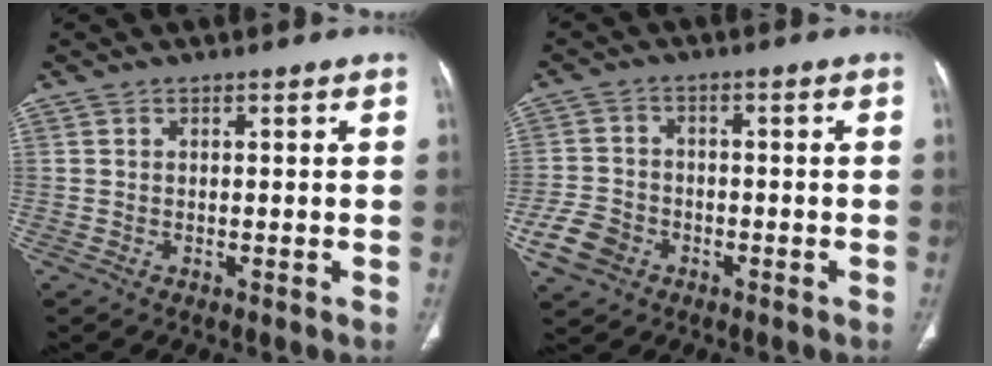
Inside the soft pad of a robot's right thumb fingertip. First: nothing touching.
{"total": 6.8, "force": [-3.1, 5.3, 2.8], "torque": [-0.051, 0.018, -0.055]}